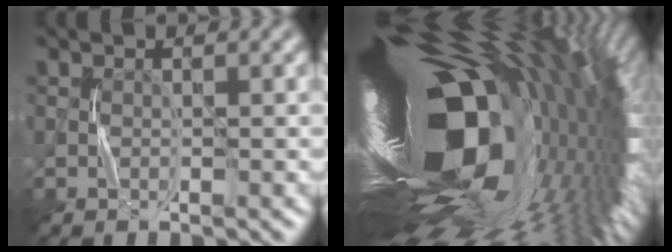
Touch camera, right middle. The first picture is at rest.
{"total": 19.5, "force": [0.3, 7.8, 17.9], "torque": [-0.276, -0.033, 0.010]}